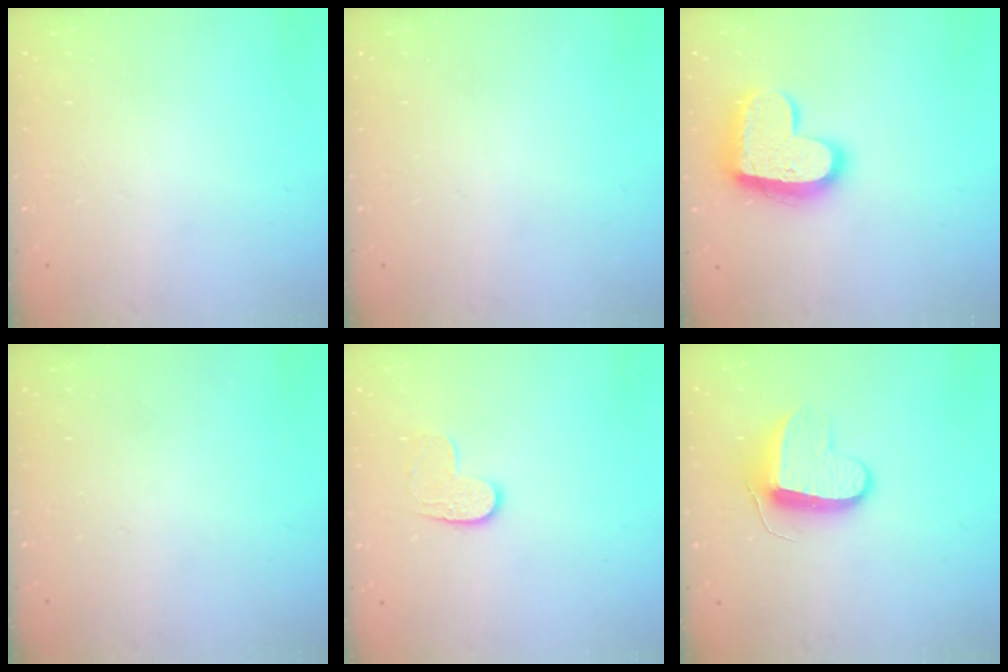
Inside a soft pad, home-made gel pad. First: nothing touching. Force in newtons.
{"total": 0.0}
{"total": 17.6, "press": 17.5, "slide": 1.3}
{"total": 0.0}
{"total": 5.7, "press": 5.7, "slide": 0.3}
{"total": 10.2, "press": 10.2, "slide": 0.3}